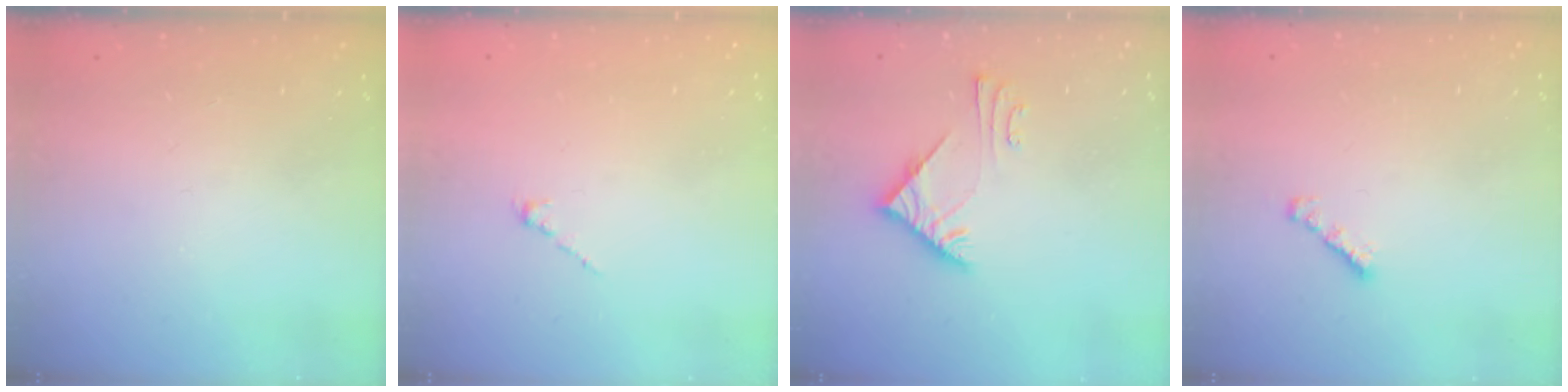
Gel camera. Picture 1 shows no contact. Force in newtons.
{"total": 0.0}
{"total": 6.0, "press": 6.0, "slide": 0.7}
{"total": 1.6, "press": 1.5, "slide": 0.4}